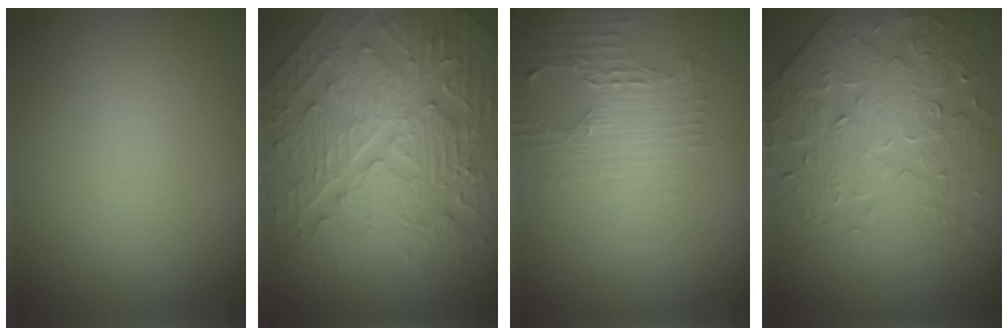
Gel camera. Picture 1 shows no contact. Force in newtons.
{"total": 10.5, "press": 7.2, "slide": 7.7}
{"total": 3.3, "press": 2.6, "slide": 2.0}
{"total": 4.5, "press": 4.5, "slide": 0.4}